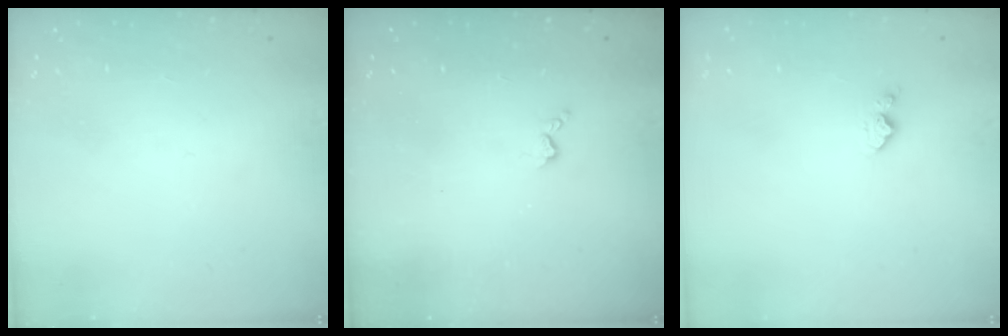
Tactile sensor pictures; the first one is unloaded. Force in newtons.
{"total": 2.8, "press": 2.8, "slide": 0.5}
{"total": 3.8, "press": 3.8, "slide": 0.6}